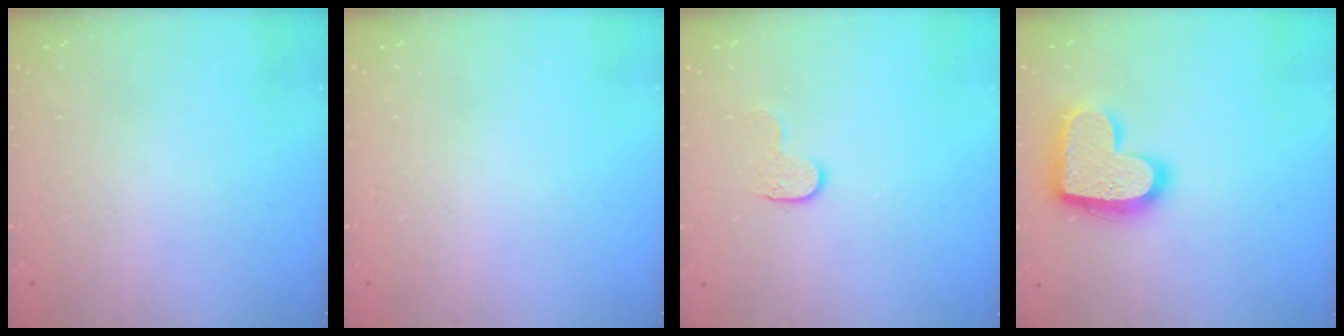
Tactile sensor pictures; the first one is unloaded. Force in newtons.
{"total": 0.0}
{"total": 5.6, "press": 5.6, "slide": 0.5}
{"total": 18.5, "press": 18.5, "slide": 1.0}